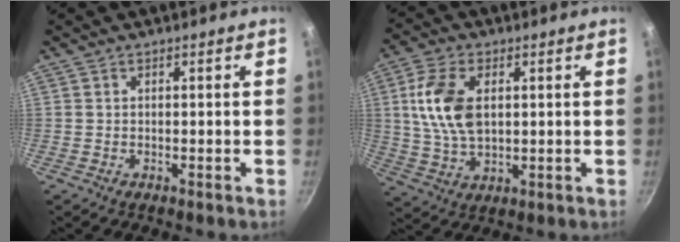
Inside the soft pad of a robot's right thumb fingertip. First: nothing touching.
{"total": 11.6, "force": [2.3, 6.8, 9.1], "torque": [-0.170, -0.004, 0.045]}